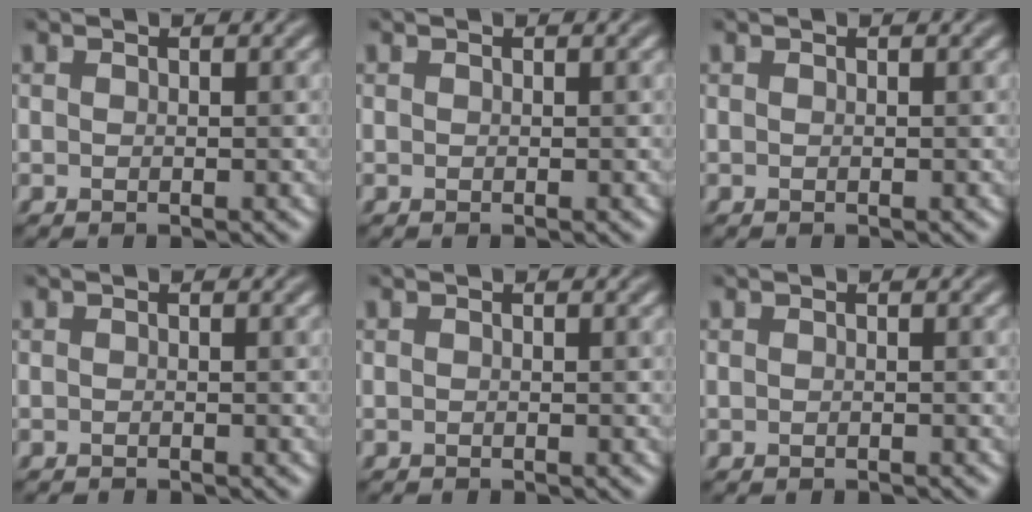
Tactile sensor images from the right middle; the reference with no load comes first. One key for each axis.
{"total": 0.0}
{"total": 0.0}
{"total": 1.5, "fx": -1.4, "fy": 0.2, "fz": 0.4, "tx": 0.006, "ty": -0.006, "tz": -0.023}
{"total": 1.2, "fx": -1.1, "fy": 0.2, "fz": 0.3, "tx": 0.006, "ty": -0.004, "tz": -0.017}
{"total": 1.1, "fx": -1.0, "fy": 0.1, "fz": 0.3, "tx": 0.004, "ty": 0.000, "tz": -0.016}